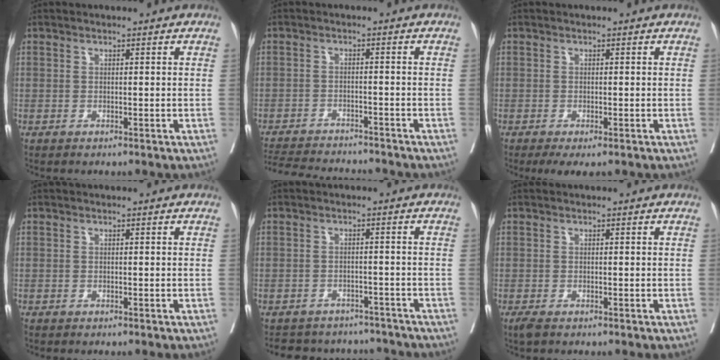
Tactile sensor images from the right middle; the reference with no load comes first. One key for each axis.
{"total": 12.3, "fx": -11.7, "fy": 1.4, "fz": 3.8, "tx": -0.068, "ty": -0.007, "tz": -0.167}
{"total": 3.0, "fx": -1.9, "fy": 1.0, "fz": 2.1, "tx": -0.033, "ty": -0.009, "tz": -0.027}
{"total": 0.0}
{"total": 10.2, "fx": -9.5, "fy": 3.6, "fz": 1.2, "tx": -0.022, "ty": 0.017, "tz": -0.115}
{"total": 1.6, "fx": -1.2, "fy": 0.5, "fz": 1.0, "tx": -0.022, "ty": -0.007, "tz": -0.020}